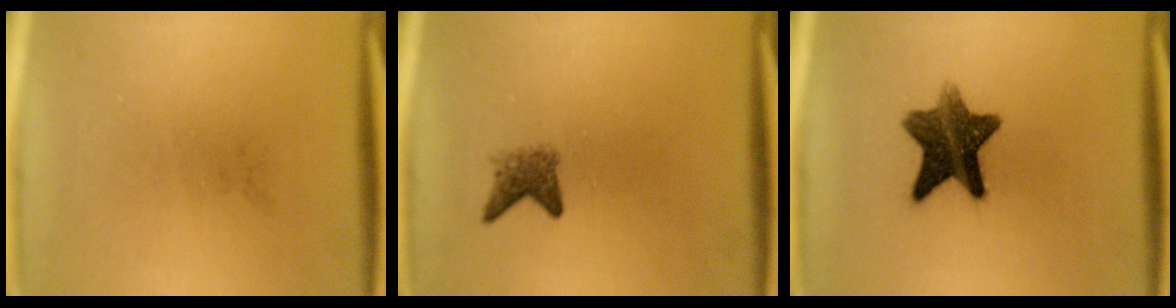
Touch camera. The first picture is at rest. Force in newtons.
{"total": 2.3}
{"total": 10.5}